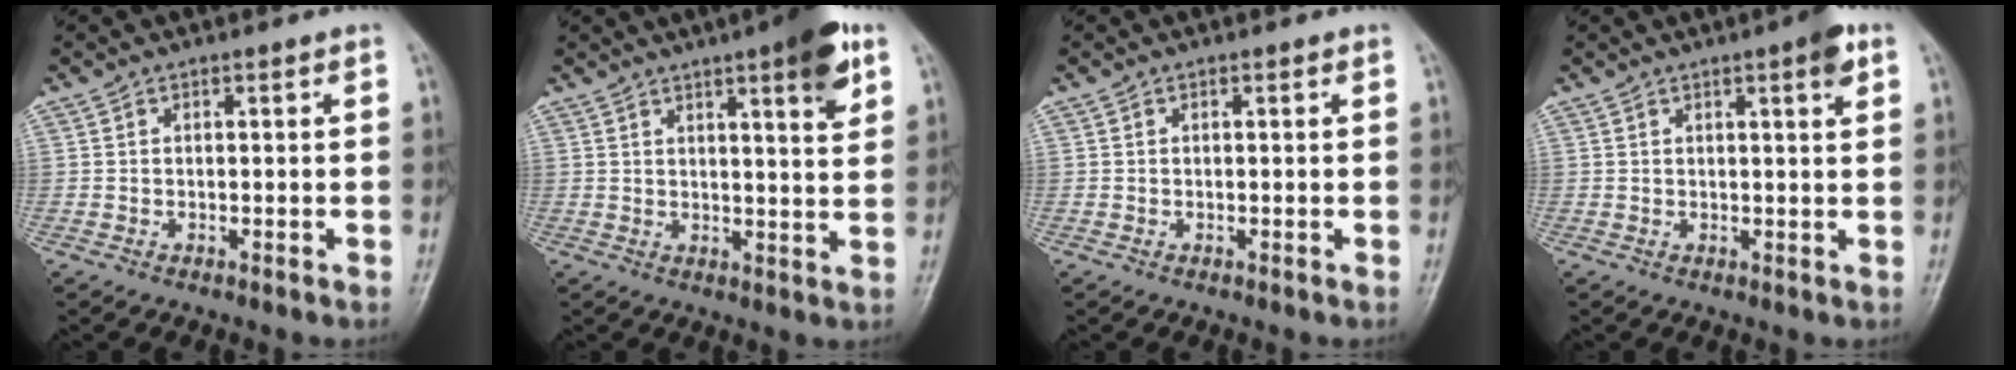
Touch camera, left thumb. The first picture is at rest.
{"total": 9.8, "force": [5.3, 1.9, 8.1], "torque": [-0.099, -0.021, 0.066]}
{"total": 0.0}
{"total": 3.9, "force": [2.0, 0.6, 3.3], "torque": [-0.042, -0.006, 0.024]}